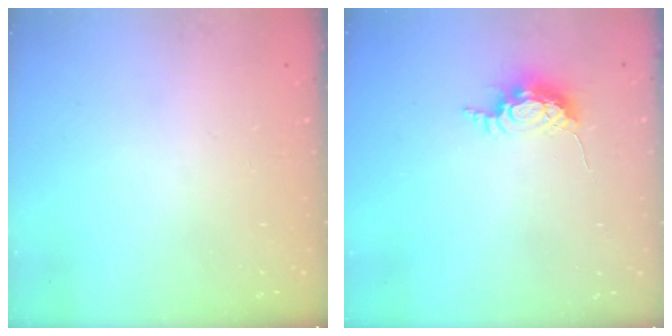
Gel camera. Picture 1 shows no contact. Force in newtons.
{"total": 7.2, "press": 7.1, "slide": 0.5}